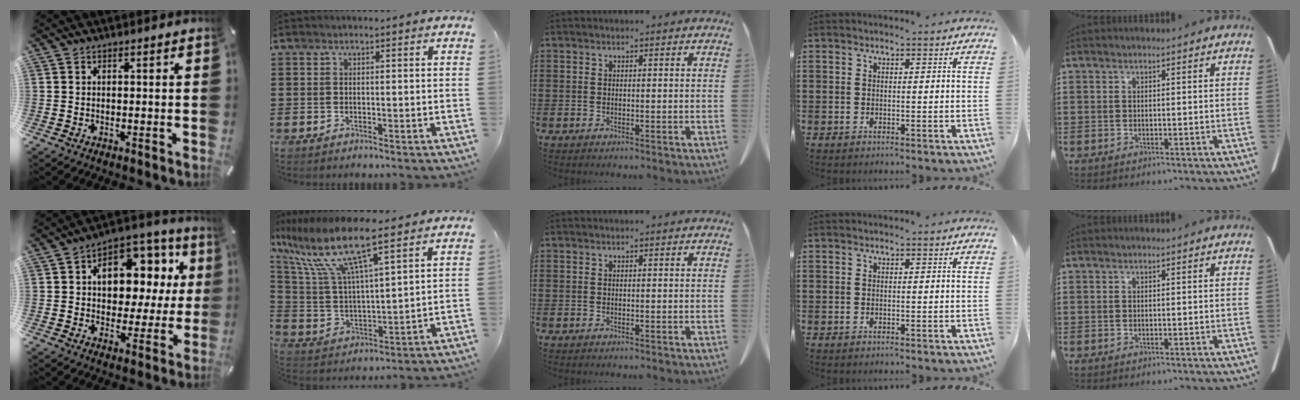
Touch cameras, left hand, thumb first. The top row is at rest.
{"thumb": {"total": 12.4, "force": [3.2, 9.0, 7.9], "torque": [-0.114, -0.020, 0.059]}, "index": {"total": 12.3, "force": [8.7, 2.2, 8.5], "torque": [-0.199, -0.045, 0.146]}}